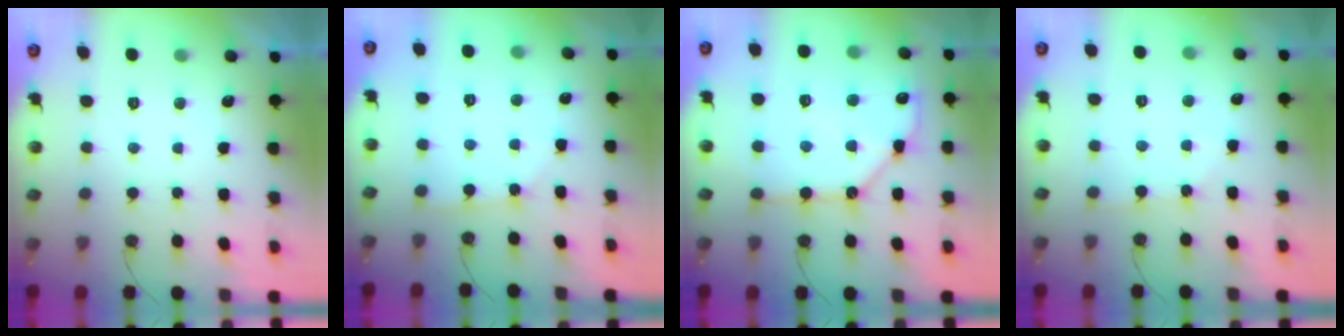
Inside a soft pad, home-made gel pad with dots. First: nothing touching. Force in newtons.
{"total": 1.8, "press": 1.8, "slide": 0.2}
{"total": 13.6, "press": 13.5, "slide": 1.3}
{"total": 3.7, "press": 3.6, "slide": 0.6}